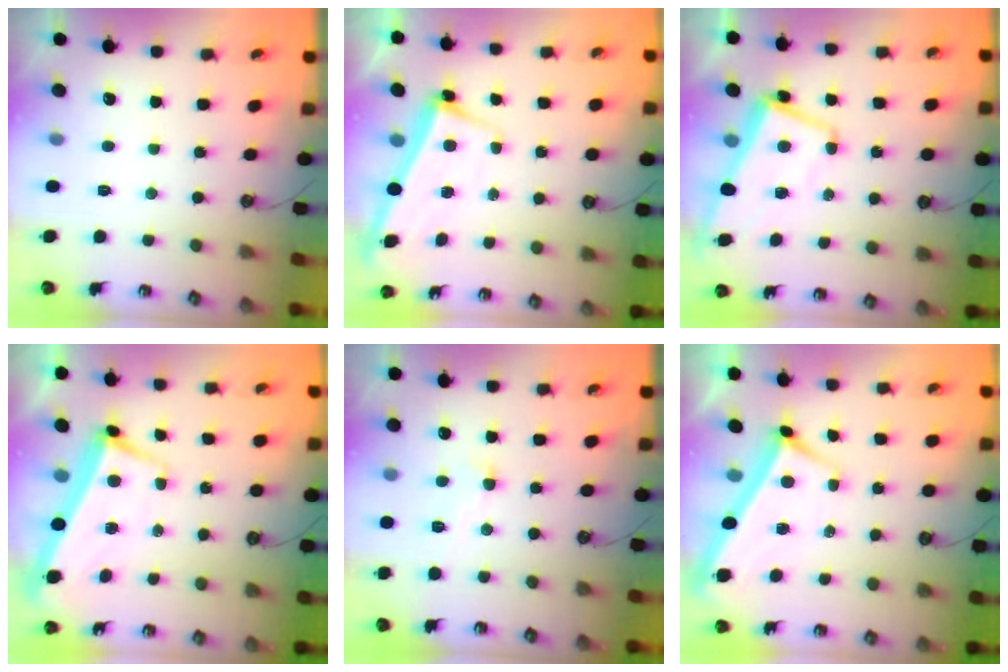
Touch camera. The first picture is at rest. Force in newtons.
{"total": 2.2, "press": 2.0, "slide": 0.9}
{"total": 1.1, "press": 0.6, "slide": 0.9}
{"total": 1.3, "press": 0.3, "slide": 1.3}
{"total": 1.0, "press": 0.4, "slide": 0.9}
{"total": 1.9, "press": 1.9, "slide": 0.5}